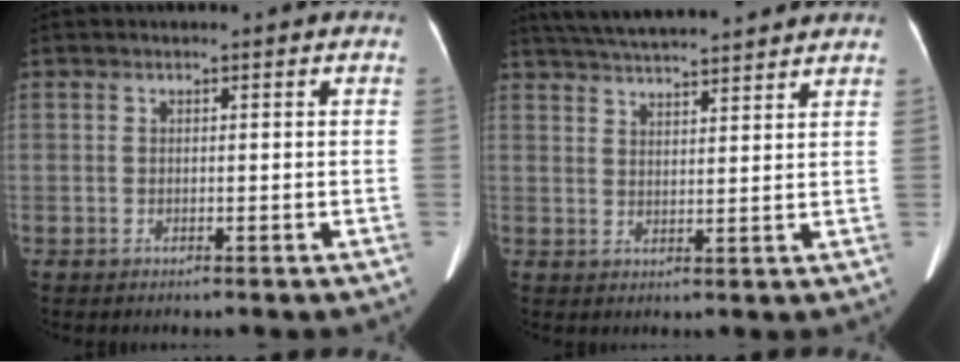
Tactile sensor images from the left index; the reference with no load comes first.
{"total": 13.4, "force": [12.3, 1.0, 5.3], "torque": [-0.098, 0.031, 0.184]}